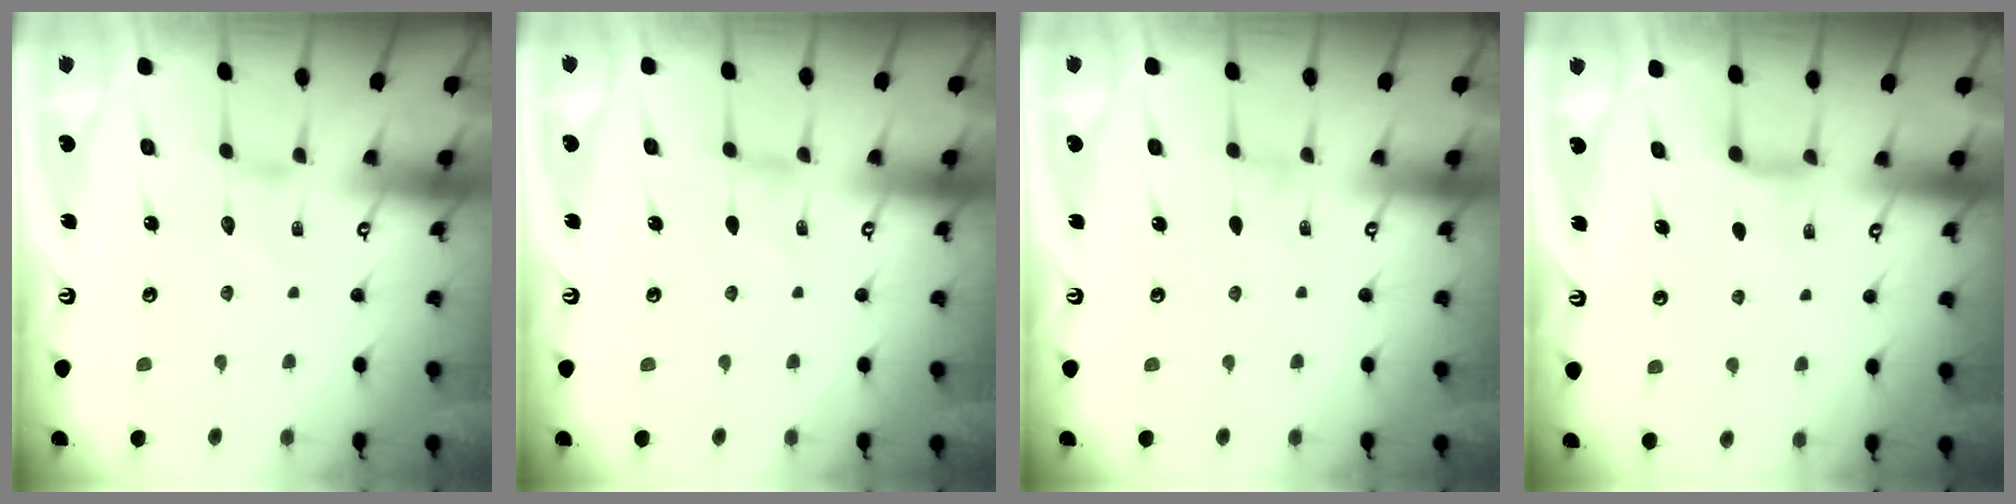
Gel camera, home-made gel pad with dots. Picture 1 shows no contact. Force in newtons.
{"total": 0.0}
{"total": 0.0}
{"total": 5.8, "press": 5.8, "slide": 0.7}